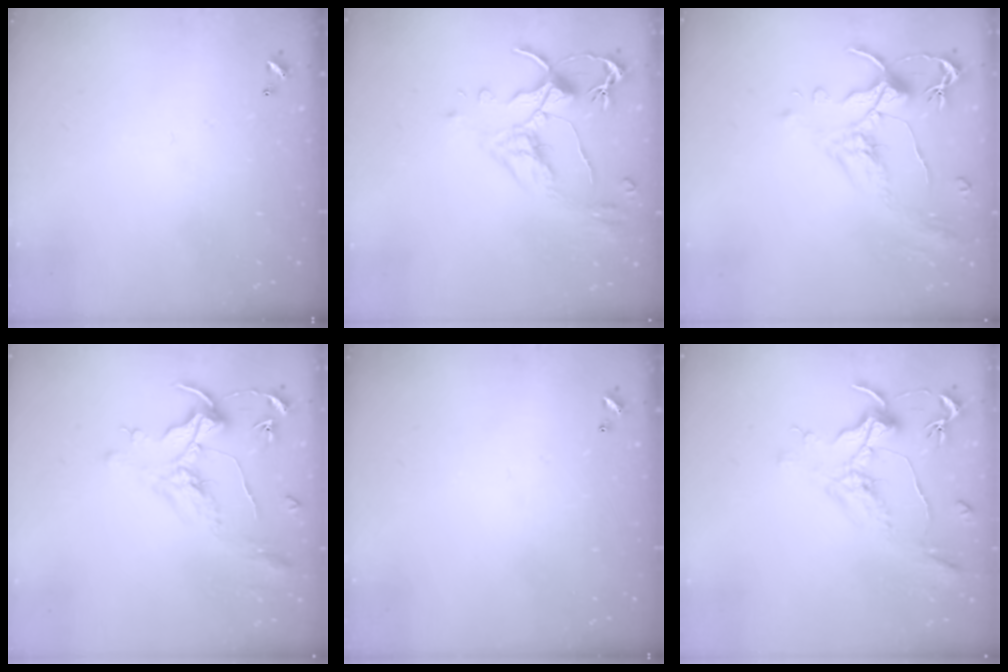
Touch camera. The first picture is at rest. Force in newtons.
{"total": 2.5, "press": 2.1, "slide": 1.4}
{"total": 1.5, "press": 1.0, "slide": 1.1}
{"total": 1.6, "press": 1.4, "slide": 0.7}
{"total": 0.0}
{"total": 1.5, "press": 1.2, "slide": 0.9}